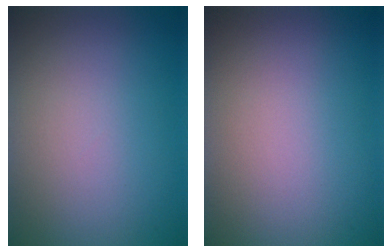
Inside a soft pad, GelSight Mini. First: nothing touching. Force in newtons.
{"total": 0.0}